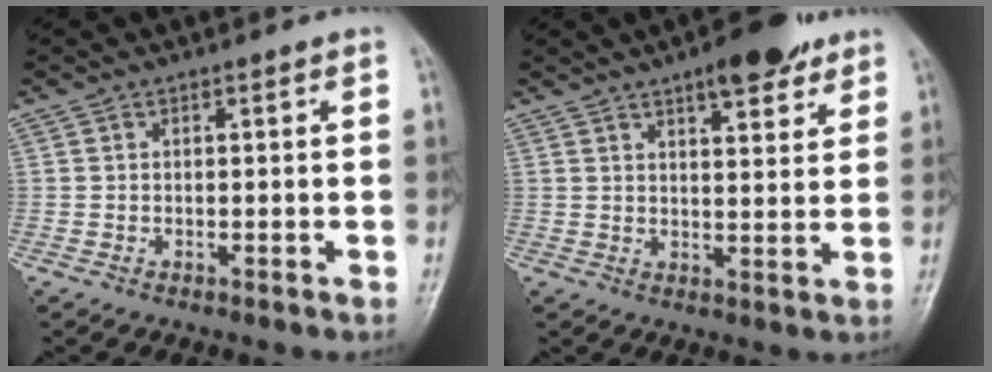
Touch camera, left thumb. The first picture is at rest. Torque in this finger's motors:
{"motor_torque": [-0.37, 0.26, 0.08, -0.01, 0.19]}